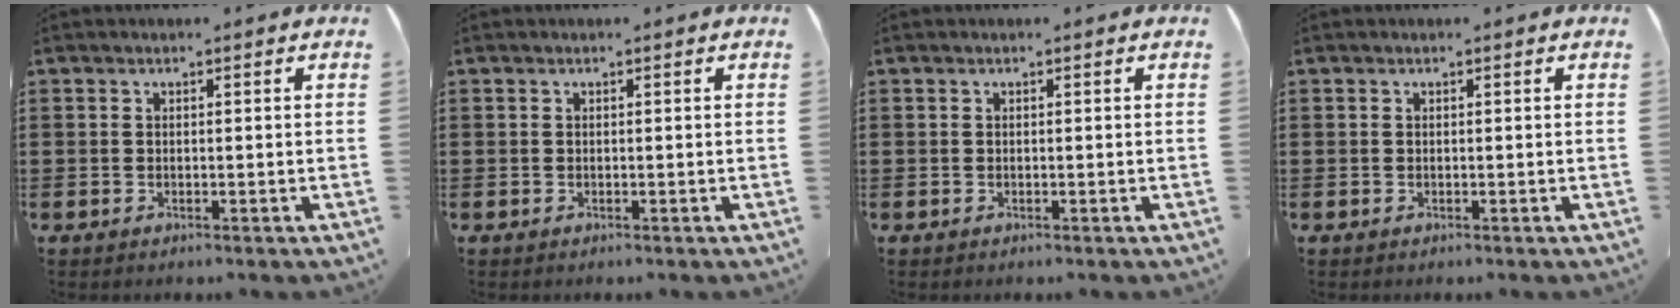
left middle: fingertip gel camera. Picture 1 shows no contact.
{"total": 0.0}
{"total": 0.0}
{"total": 0.0}